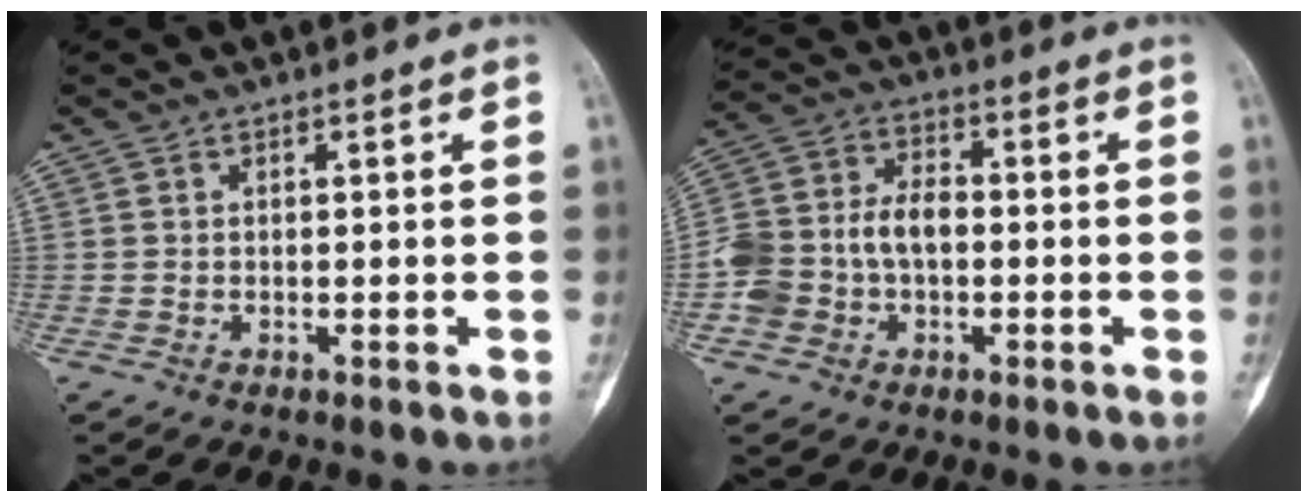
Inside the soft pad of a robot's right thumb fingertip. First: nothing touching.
{"total": 11.2, "force": [-2.0, 8.1, 7.5], "torque": [-0.140, 0.041, -0.044]}